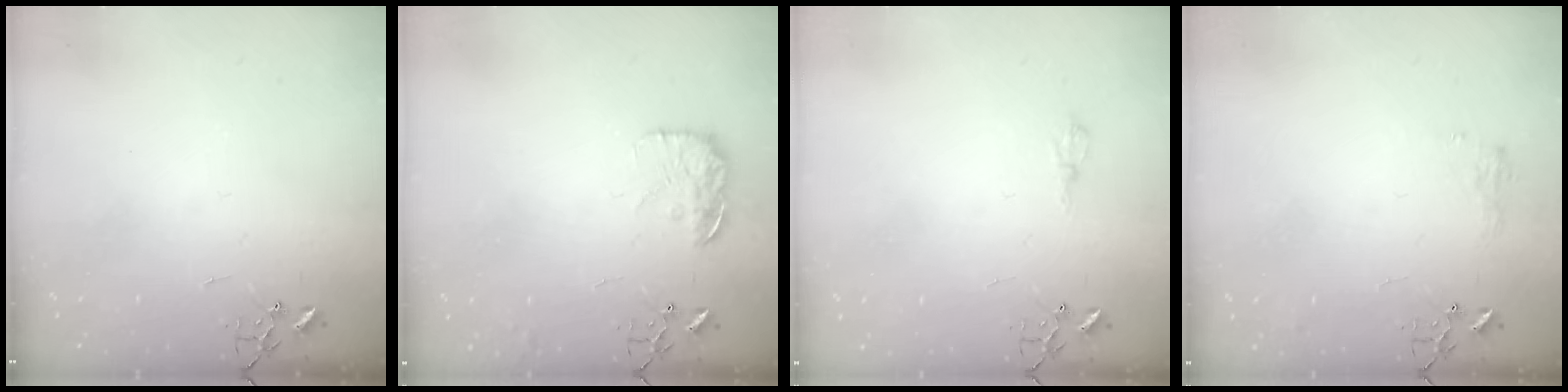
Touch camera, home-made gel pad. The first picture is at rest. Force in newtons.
{"total": 13.2, "press": 13.2, "slide": 0.6}
{"total": 6.5, "press": 6.4, "slide": 0.8}
{"total": 7.6, "press": 7.6, "slide": 0.8}